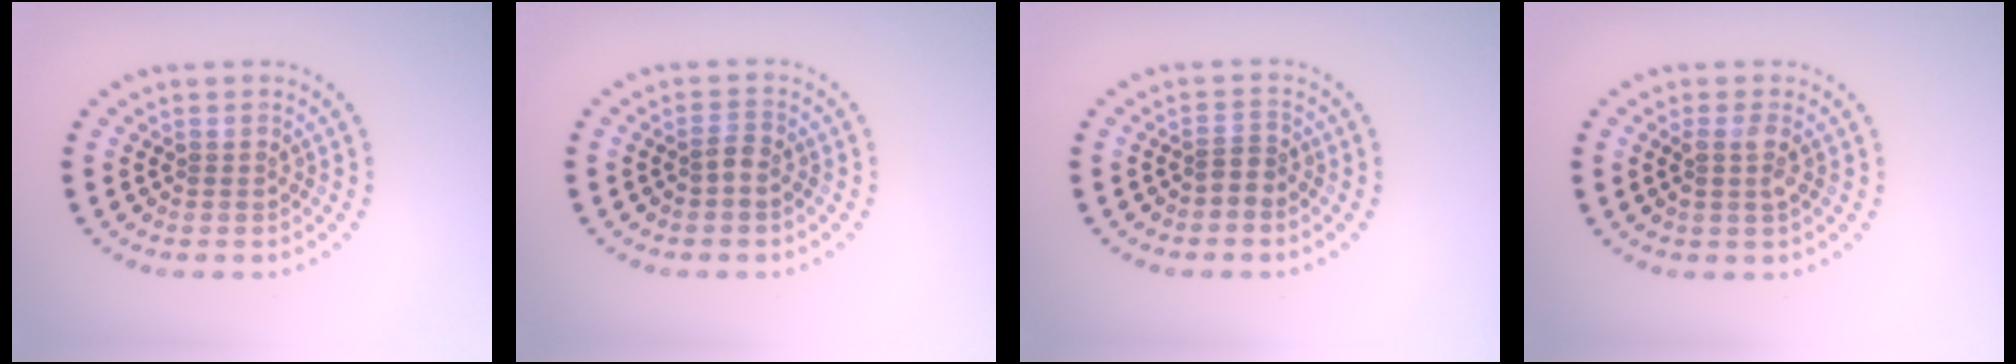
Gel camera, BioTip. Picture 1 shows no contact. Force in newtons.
{"total": 1.0, "press": 0.8, "slide": 0.5}
{"total": 1.2, "press": 0.7, "slide": 0.9}
{"total": 1.5, "press": 1.3, "slide": 0.7}